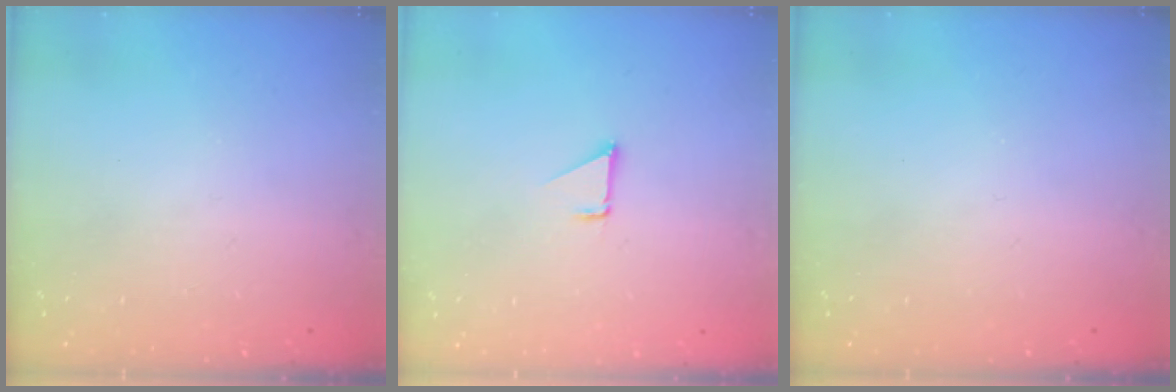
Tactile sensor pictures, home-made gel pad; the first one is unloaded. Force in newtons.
{"total": 1.5, "press": 1.5, "slide": 0.1}
{"total": 0.0}